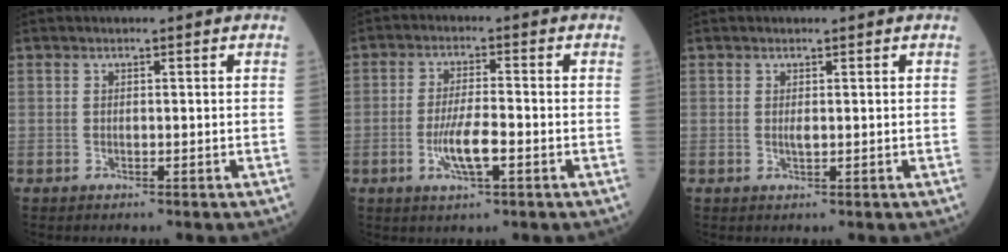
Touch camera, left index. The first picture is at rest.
{"total": 5.7, "force": [-2.0, 1.1, 5.3], "torque": [-0.108, -0.005, -0.036]}
{"total": 0.7, "force": [0.2, 0.2, 0.6], "torque": [-0.017, -0.003, 0.004]}